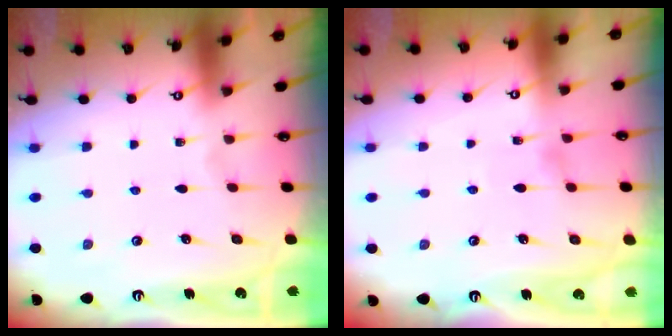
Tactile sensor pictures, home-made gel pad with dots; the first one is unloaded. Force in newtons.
{"total": 5.3, "press": 5.3, "slide": 0.5}